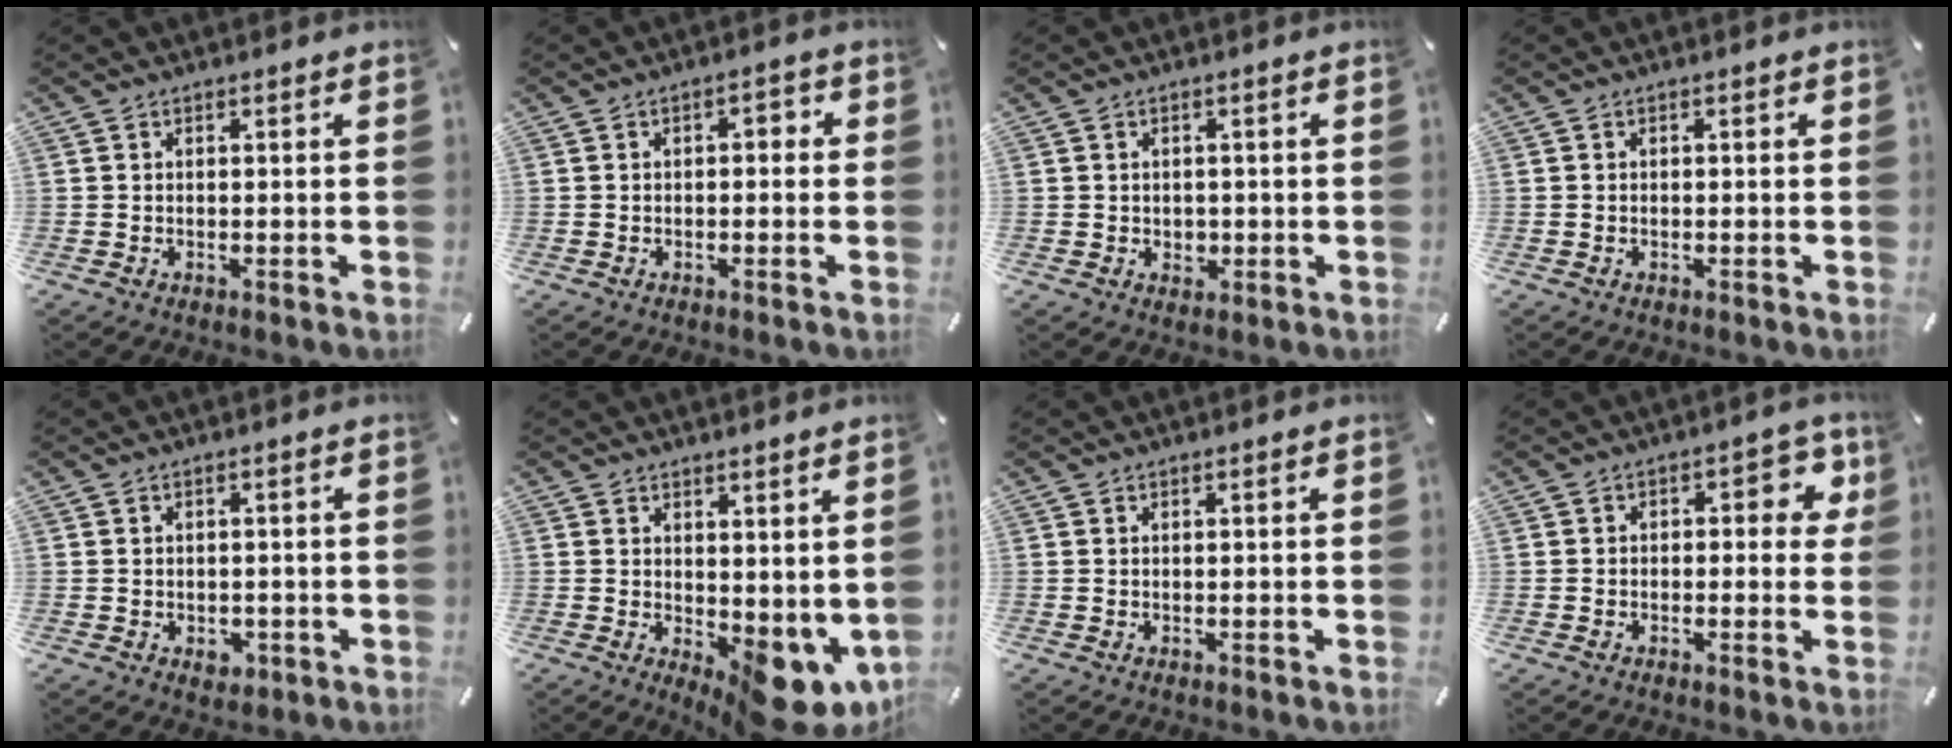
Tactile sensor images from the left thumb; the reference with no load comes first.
{"total": 2.3, "force": [-1.2, 1.2, 1.5], "torque": [-0.029, 0.013, -0.027]}
{"total": 2.1, "force": [-0.1, 1.9, 0.8], "torque": [-0.009, 0.001, -0.006]}
{"total": 0.5, "force": [-0.4, 0.3, 0.2], "torque": [-0.005, -0.001, -0.007]}
{"total": 2.9, "force": [-1.1, 2.3, 1.5], "torque": [-0.025, 0.005, -0.018]}
{"total": 8.0, "force": [-1.5, 4.9, 6.1], "torque": [-0.043, -0.013, -0.013]}
{"total": 0.0}
{"total": 6.2, "force": [0.6, 3.7, 5.0], "torque": [-0.057, 0.003, 0.000]}